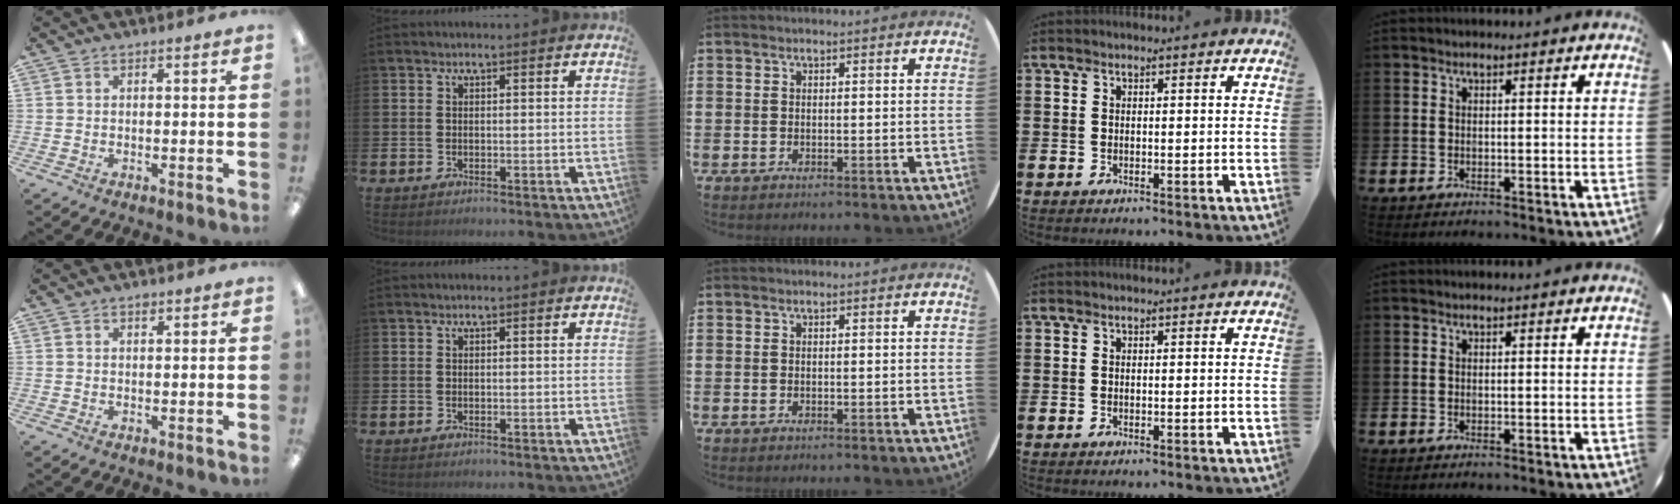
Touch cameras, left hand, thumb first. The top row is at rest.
{"thumb": {"total": 1.2, "force": [0.9, 0.5, 0.6], "torque": [-0.005, -0.002, 0.015]}}